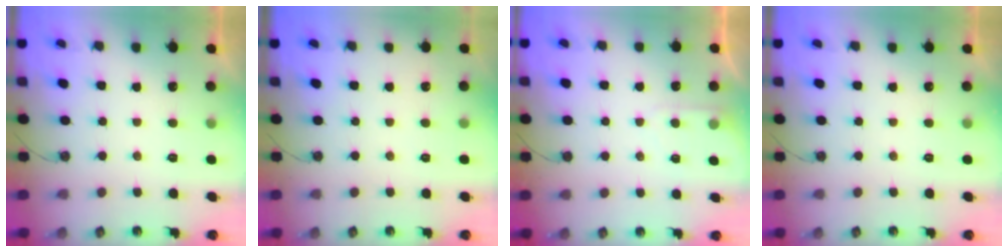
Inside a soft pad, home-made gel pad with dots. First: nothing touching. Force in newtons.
{"total": 2.2, "press": 2.1, "slide": 0.3}
{"total": 4.6, "press": 4.6, "slide": 0.6}
{"total": 0.0}